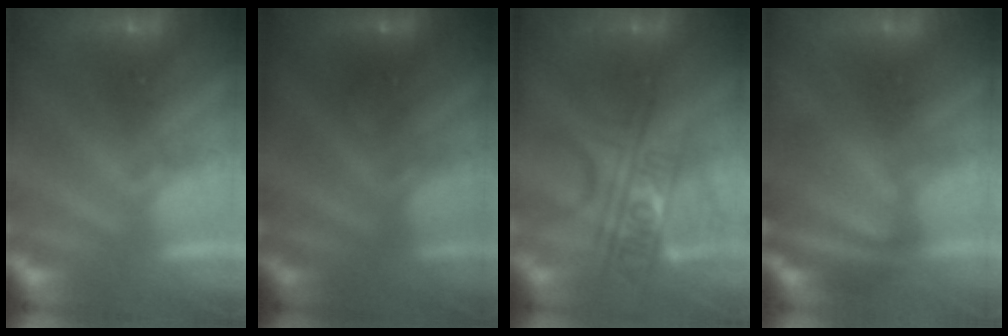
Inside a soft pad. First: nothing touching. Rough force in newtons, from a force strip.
{"total": 1.8}
{"total": 2.4}
{"total": 8.5}